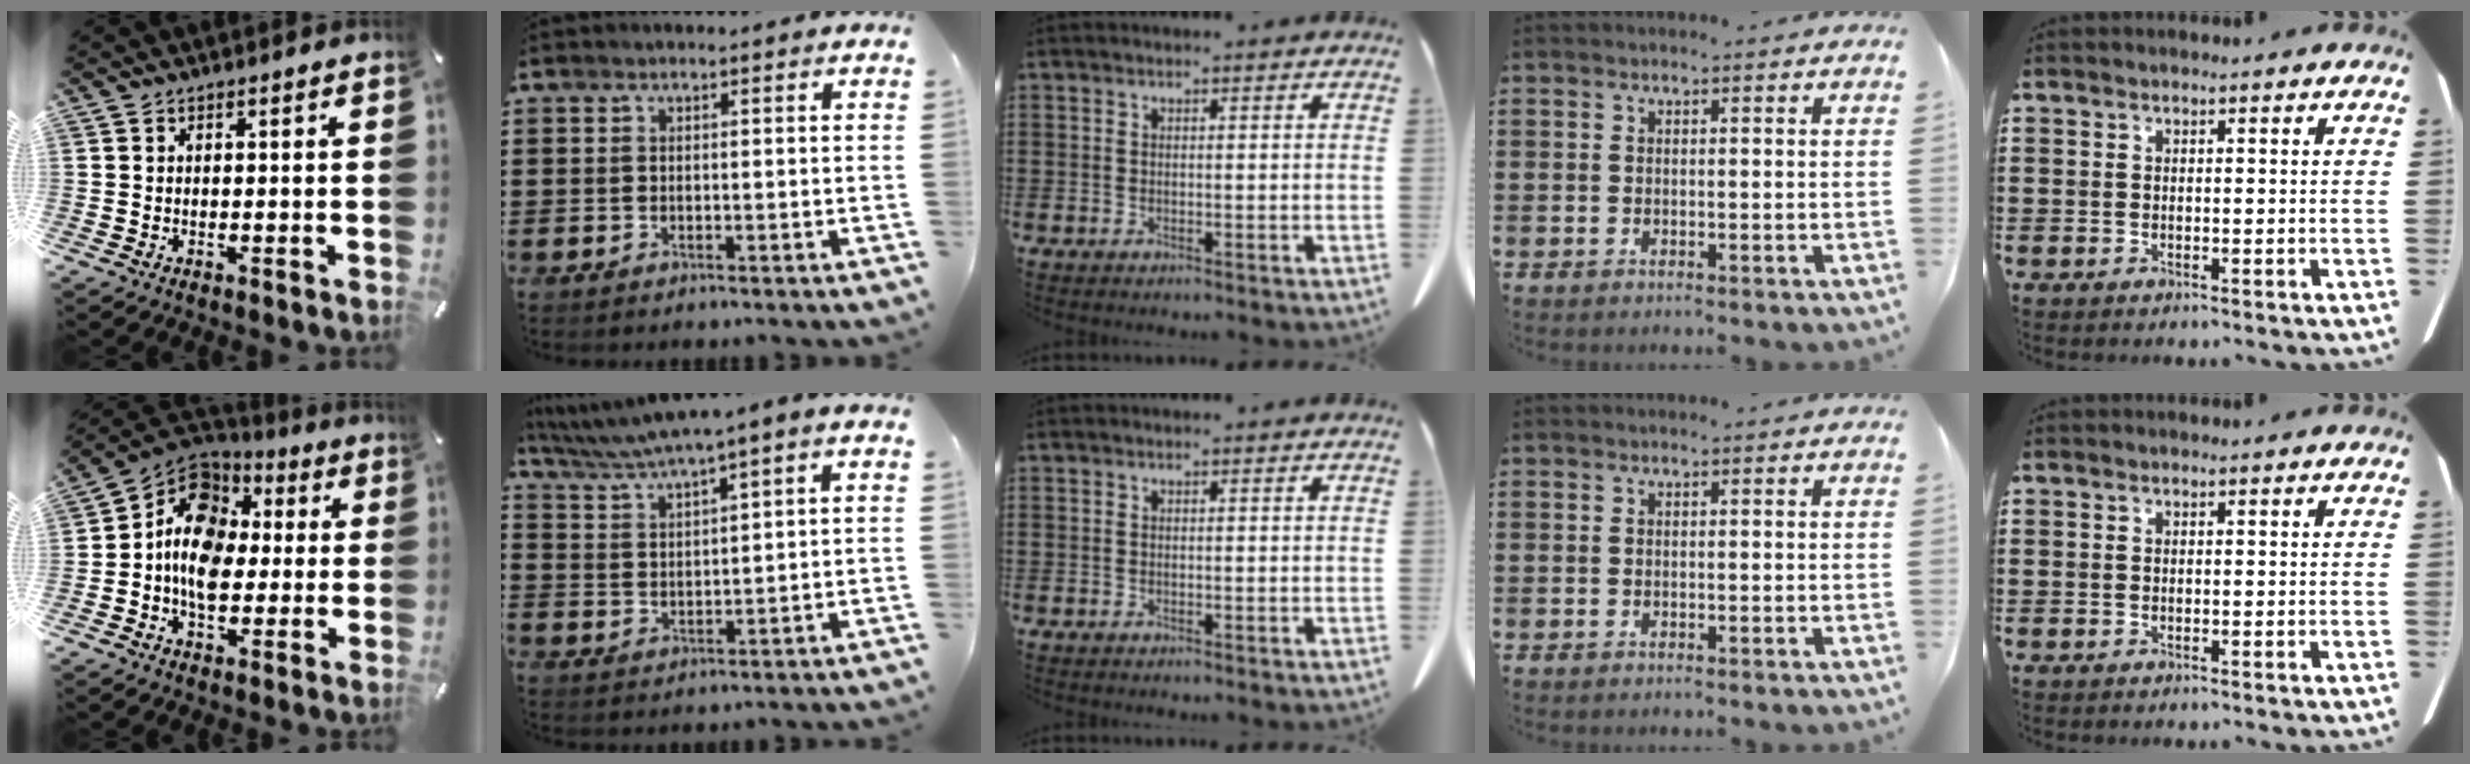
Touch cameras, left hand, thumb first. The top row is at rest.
{"thumb": {"total": 12.0, "force": [-1.1, 9.8, 6.8], "torque": [-0.129, 0.009, -0.022]}, "index": {"total": 4.5, "force": [3.6, -0.3, 2.6], "torque": [-0.062, -0.017, 0.060]}}